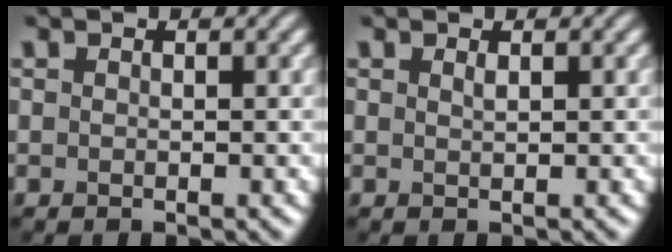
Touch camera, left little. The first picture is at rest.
{"total": 0.5, "force": [0.4, 0.1, 0.4], "torque": [-0.006, 0.000, 0.007]}